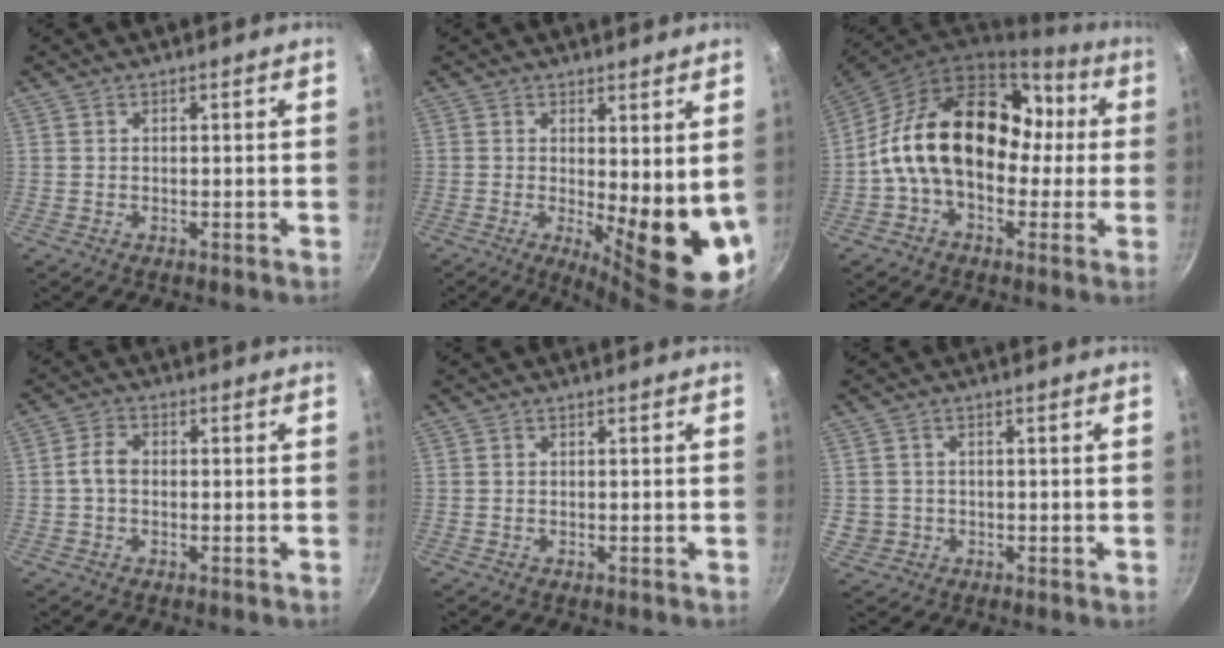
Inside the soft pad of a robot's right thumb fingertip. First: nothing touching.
{"total": 12.8, "force": [0.3, 4.4, 12.1], "torque": [-0.132, -0.034, 0.015]}
{"total": 20.4, "force": [0.6, 14.3, 14.5], "torque": [-0.200, 0.053, -0.004]}
{"total": 3.7, "force": [-0.1, 2.4, 2.8], "torque": [-0.056, 0.016, -0.009]}
{"total": 0.0}
{"total": 3.4, "force": [-0.2, 3.3, 1.0], "torque": [-0.012, 0.007, 0.004]}